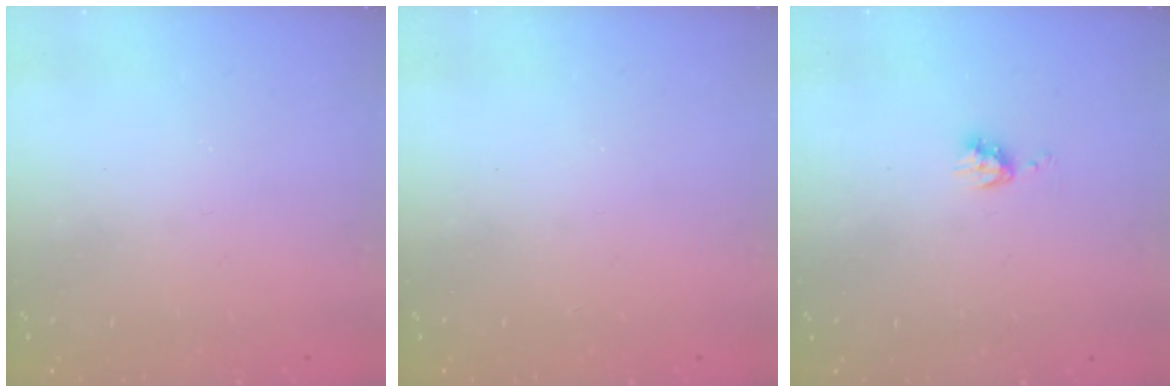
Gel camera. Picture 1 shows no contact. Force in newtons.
{"total": 1.1, "press": 1.1, "slide": 0.1}
{"total": 5.4, "press": 5.3, "slide": 0.7}